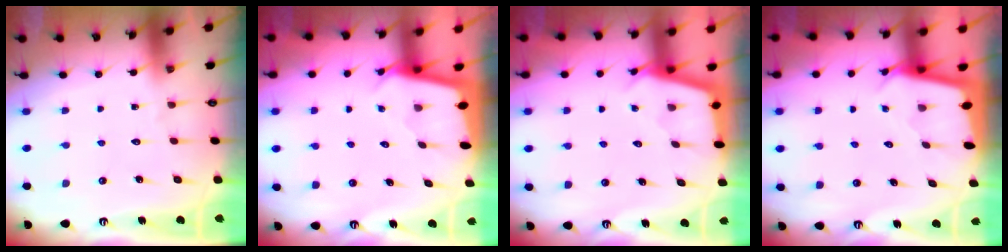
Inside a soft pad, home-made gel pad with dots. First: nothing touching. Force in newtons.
{"total": 2.3, "press": 2.3, "slide": 0.1}
{"total": 2.9, "press": 2.9, "slide": 0.3}
{"total": 2.4, "press": 2.4, "slide": 0.1}